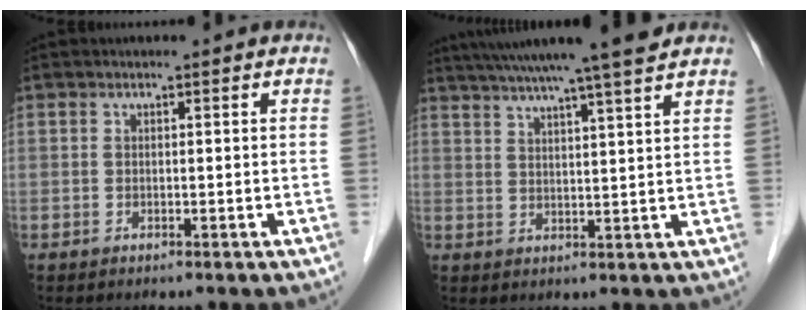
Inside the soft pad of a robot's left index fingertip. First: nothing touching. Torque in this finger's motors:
{"motor_torque": [0.82, -0.90, 0.73, 0.17]}